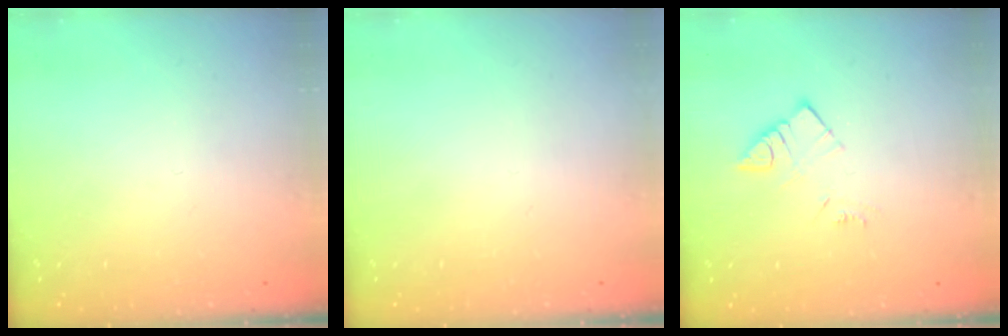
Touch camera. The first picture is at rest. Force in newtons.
{"total": 1.8, "press": 1.8, "slide": 0.1}
{"total": 5.0, "press": 5.0, "slide": 0.2}